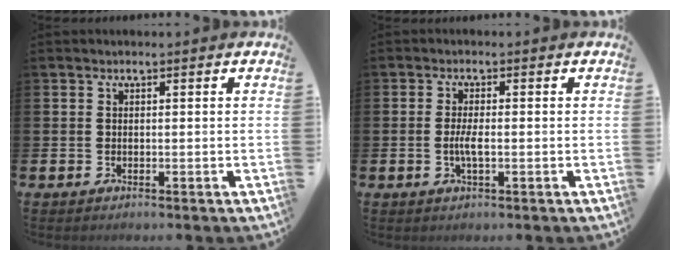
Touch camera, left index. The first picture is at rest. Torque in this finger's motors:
{"motor_torque": [0.50, 0.25, 0.08, 0.08]}